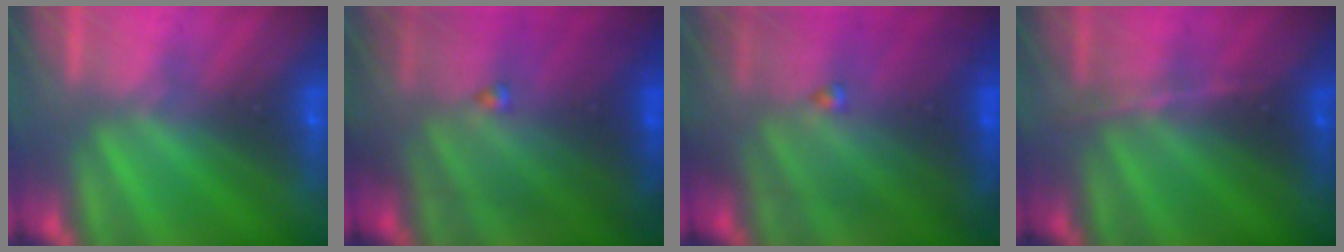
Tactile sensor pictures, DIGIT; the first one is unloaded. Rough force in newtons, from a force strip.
{"total": 7.4}
{"total": 7.4}
{"total": 2.9}